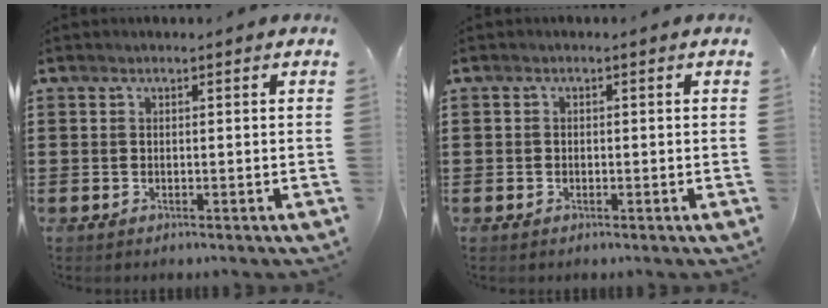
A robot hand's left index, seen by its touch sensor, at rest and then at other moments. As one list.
[{"total": 0.7, "force": [-0.3, 0.6, 0.2], "torque": [-0.007, 0.001, -0.007]}]